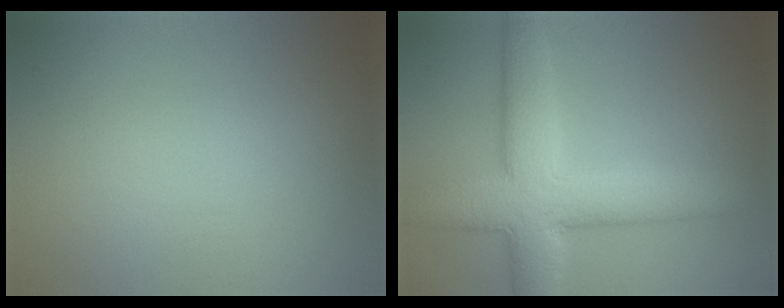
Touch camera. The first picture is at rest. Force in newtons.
{"total": 8.8, "press": 8.8, "slide": 0.6}